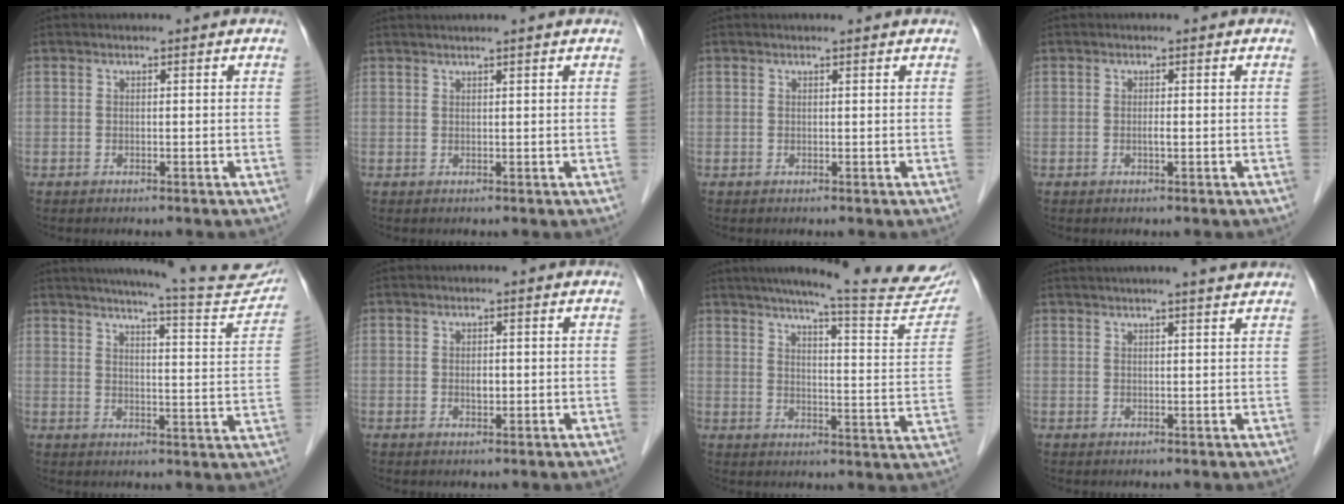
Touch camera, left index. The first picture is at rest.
{"total": 4.1, "force": [3.5, -0.7, 2.0], "torque": [-0.024, 0.028, 0.051]}
{"total": 1.4, "force": [1.4, -0.1, 0.4], "torque": [-0.012, 0.005, 0.017]}
{"total": 0.7, "force": [-0.1, 0.0, 0.7], "torque": [-0.015, -0.001, -0.003]}
{"total": 17.5, "force": [16.1, 0.6, 6.8], "torque": [-0.095, -0.048, 0.192]}
{"total": 1.2, "force": [0.0, 0.7, 1.0], "torque": [-0.018, 0.000, 0.002]}
{"total": 23.3, "force": [20.5, 1.4, 10.9], "torque": [-0.150, -0.057, 0.247]}
{"total": 8.3, "force": [7.2, -0.1, 4.1], "torque": [-0.061, 0.021, 0.084]}